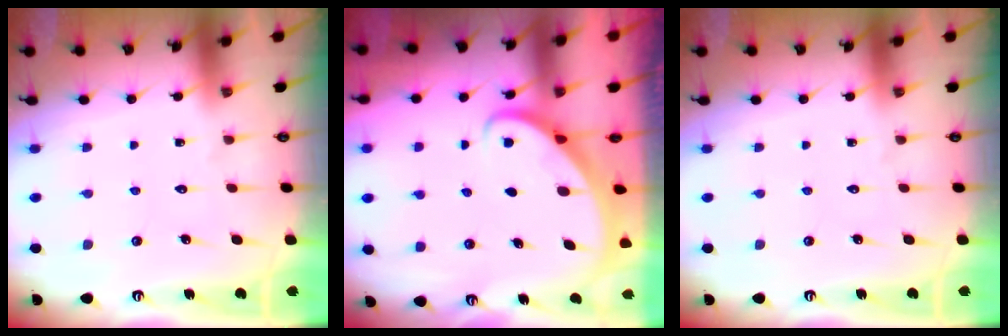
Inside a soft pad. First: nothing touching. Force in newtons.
{"total": 2.3, "press": 2.3, "slide": 0.3}
{"total": 0.0}